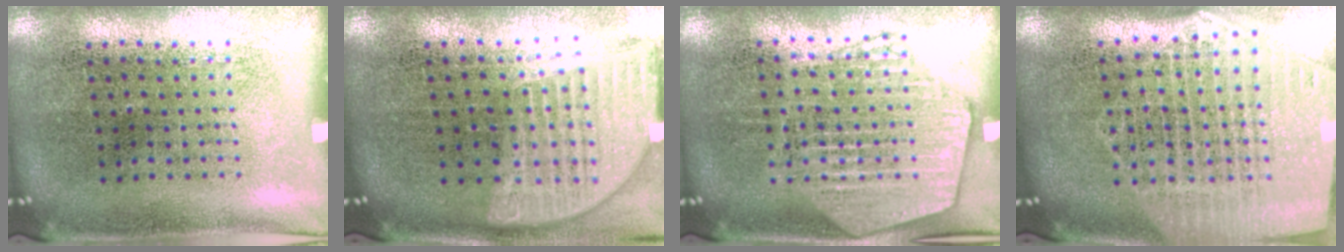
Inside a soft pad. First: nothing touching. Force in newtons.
{"total": 1.9, "press": 1.6, "slide": 1.1}
{"total": 1.9, "press": 1.8, "slide": 0.5}
{"total": 2.7, "press": 2.3, "slide": 1.4}